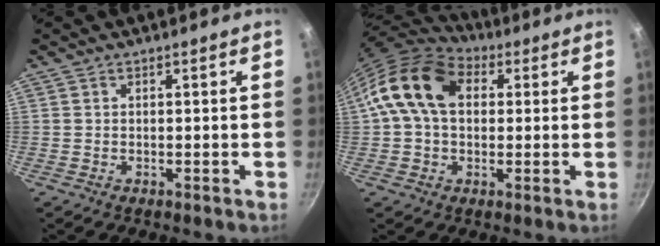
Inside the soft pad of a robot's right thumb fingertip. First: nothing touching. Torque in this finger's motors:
{"motor_torque": [0.76, 2.89, 0.88, -0.73, 0.17]}